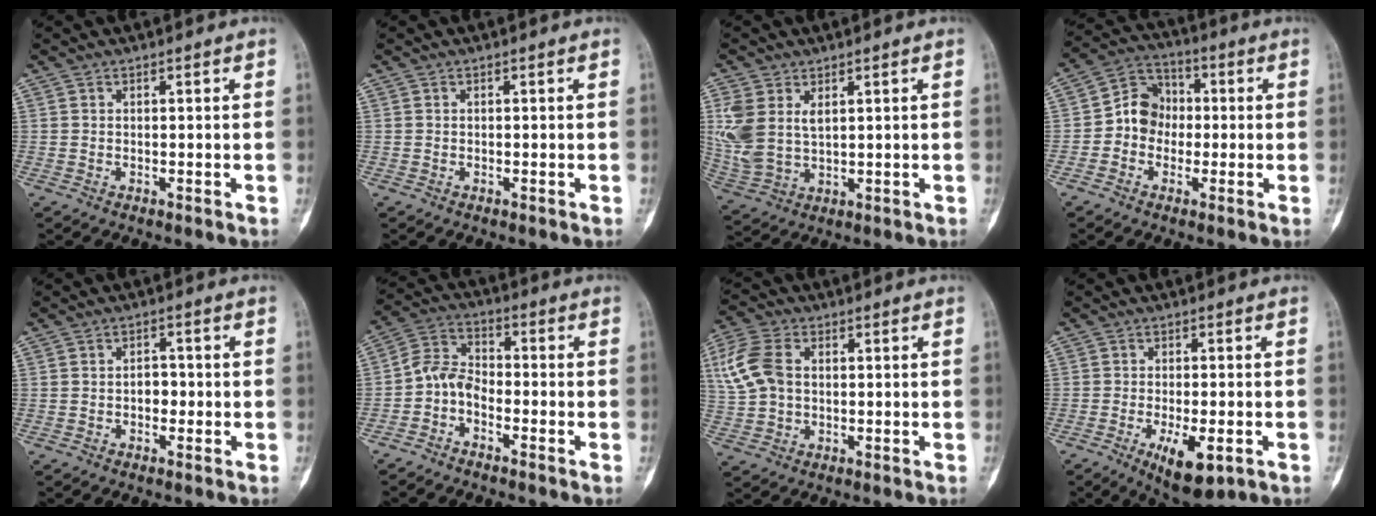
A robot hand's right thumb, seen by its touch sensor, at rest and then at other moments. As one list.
[{"total": 0.0}, {"total": 10.3, "force": [3.0, 6.6, 7.3], "torque": [-0.164, -0.006, 0.074]}, {"total": 8.6, "force": [-1.1, 7.5, 4.1], "torque": [-0.040, 0.032, -0.037]}, {"total": 1.8, "force": [-0.4, 1.4, 1.0], "torque": [-0.004, 0.006, -0.010]}, {"total": 6.0, "force": [-2.7, 3.7, 3.8], "torque": [-0.065, 0.037, -0.069]}, {"total": 10.9, "force": [1.8, 7.6, 7.6], "torque": [-0.167, 0.012, 0.036]}, {"total": 9.0, "force": [-3.6, 3.5, 7.5], "torque": [-0.116, -0.005, -0.048]}]